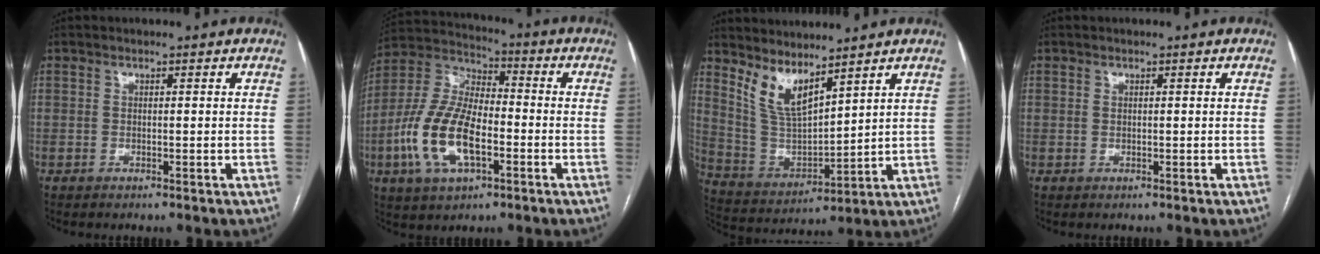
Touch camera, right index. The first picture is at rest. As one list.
[{"total": 15.1, "force": [-4.6, 6.6, 12.8], "torque": [-0.283, 0.010, -0.086]}, {"total": 8.5, "force": [6.6, 2.0, 5.1], "torque": [-0.113, -0.013, 0.150]}, {"total": 0.0}]